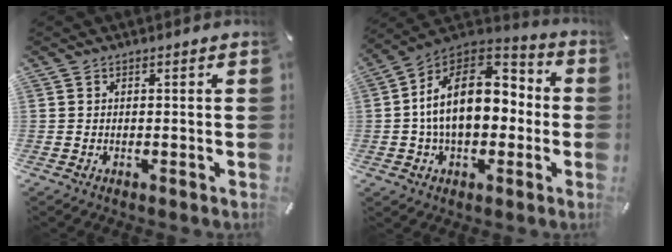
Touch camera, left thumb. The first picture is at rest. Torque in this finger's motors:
{"motor_torque": [0.32, 2.00, 2.76, -0.01, 0.37]}